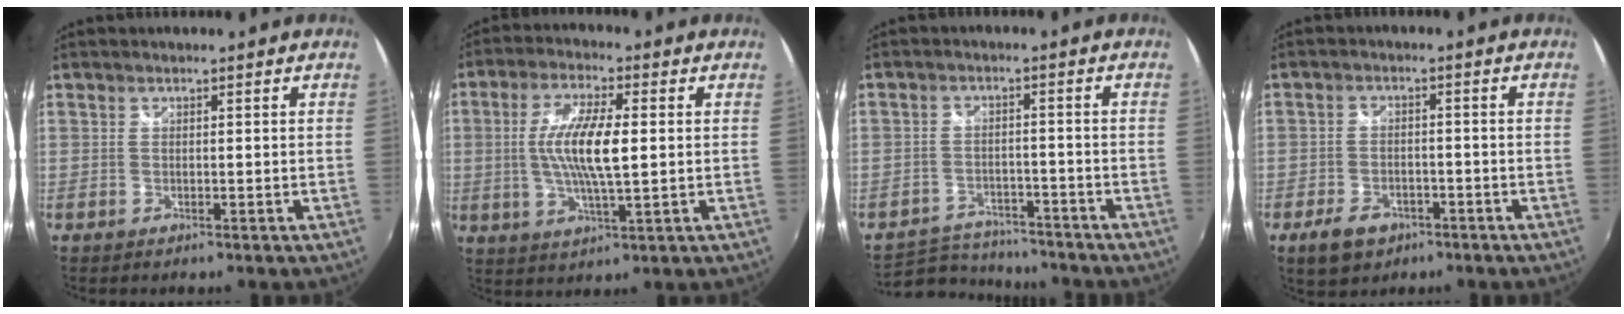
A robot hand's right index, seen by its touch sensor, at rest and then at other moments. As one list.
[{"total": 10.6, "force": [0.4, 2.4, 10.3], "torque": [-0.200, -0.001, 0.008]}, {"total": 9.3, "force": [-8.3, 3.9, 1.4], "torque": [-0.050, 0.014, -0.123]}, {"total": 7.0, "force": [-4.3, 4.5, 3.3], "torque": [-0.088, 0.001, -0.065]}]